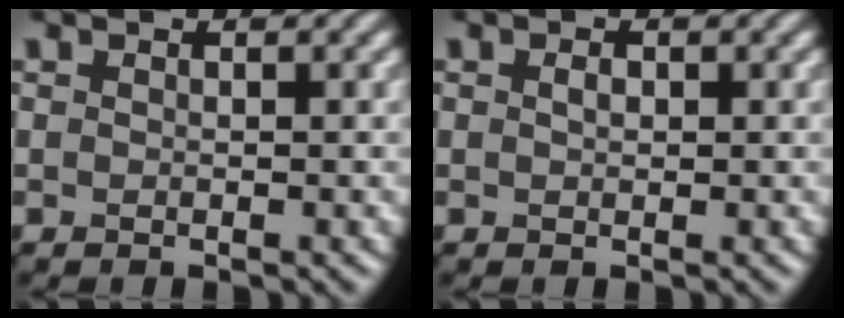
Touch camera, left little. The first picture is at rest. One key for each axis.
{"total": 0.8, "fx": 0.2, "fy": 0.5, "fz": 0.6, "tx": -0.013, "ty": 0.002, "tz": 0.003}